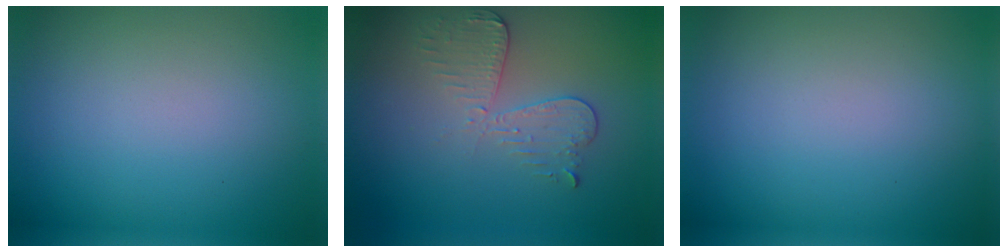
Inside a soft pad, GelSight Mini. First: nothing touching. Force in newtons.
{"total": 3.0, "press": 2.7, "slide": 1.2}
{"total": 0.0}